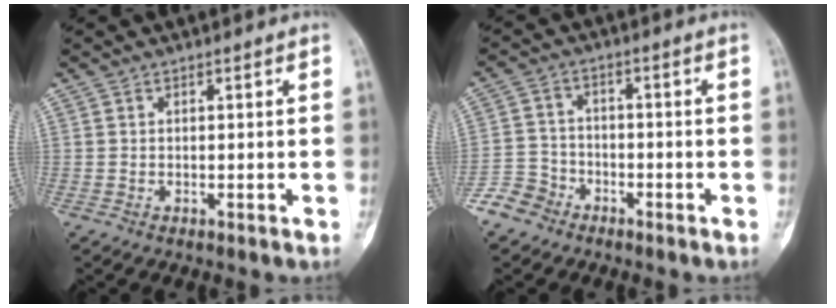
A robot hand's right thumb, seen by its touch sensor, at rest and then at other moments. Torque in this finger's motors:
{"motor_torque": [0.48, -0.75, -0.21, 0.01, 0.00]}